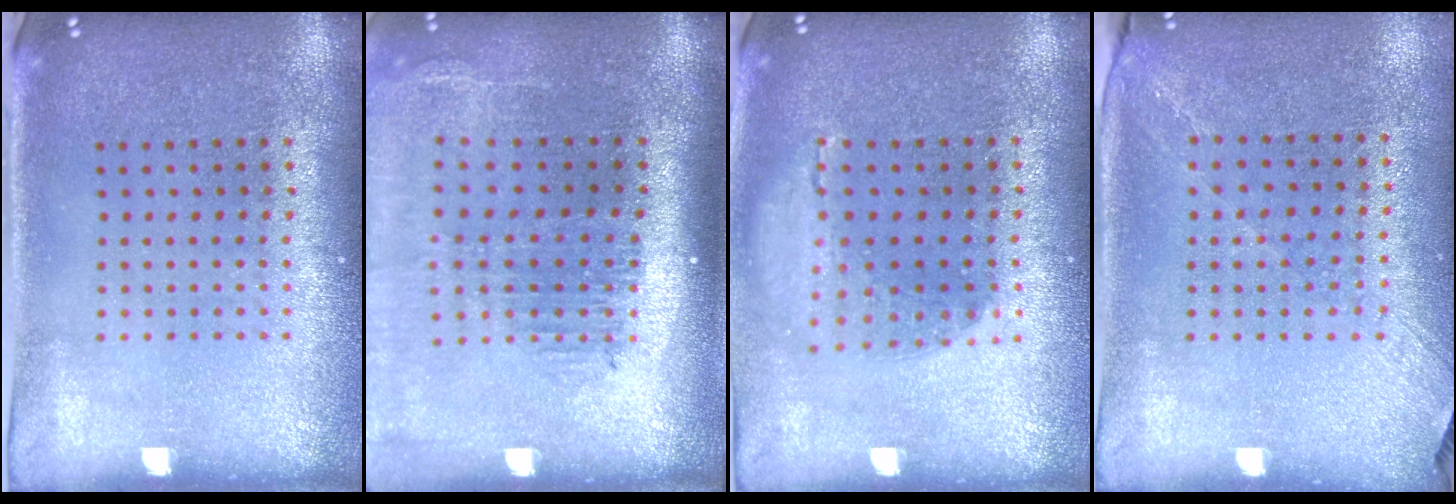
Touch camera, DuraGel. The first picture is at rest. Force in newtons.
{"total": 2.1, "press": 1.7, "slide": 1.2}
{"total": 1.1, "press": 1.1, "slide": 0.2}
{"total": 1.3, "press": 1.0, "slide": 0.8}